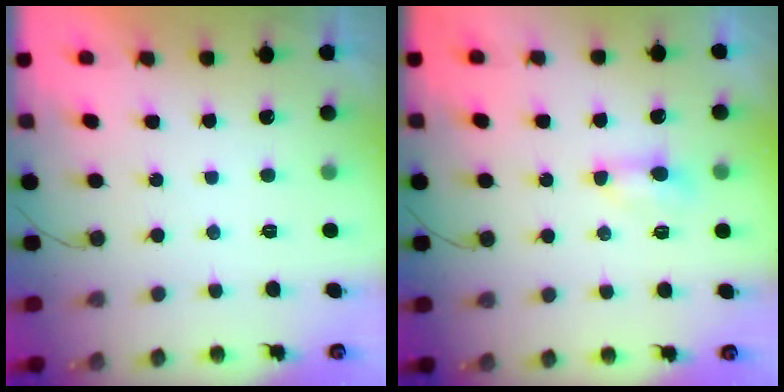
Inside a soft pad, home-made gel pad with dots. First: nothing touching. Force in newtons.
{"total": 4.5, "press": 4.5, "slide": 0.8}